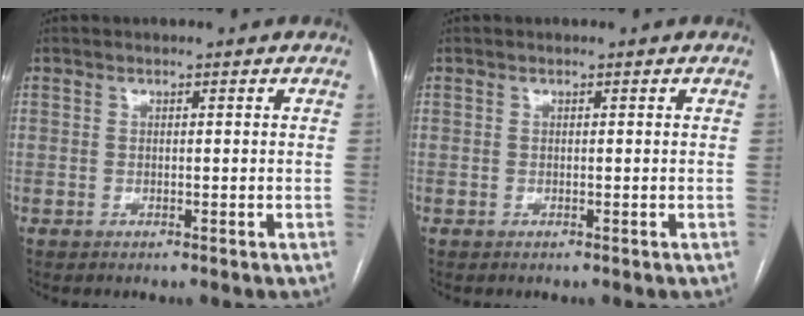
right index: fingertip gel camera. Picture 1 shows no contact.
{"total": 0.0}